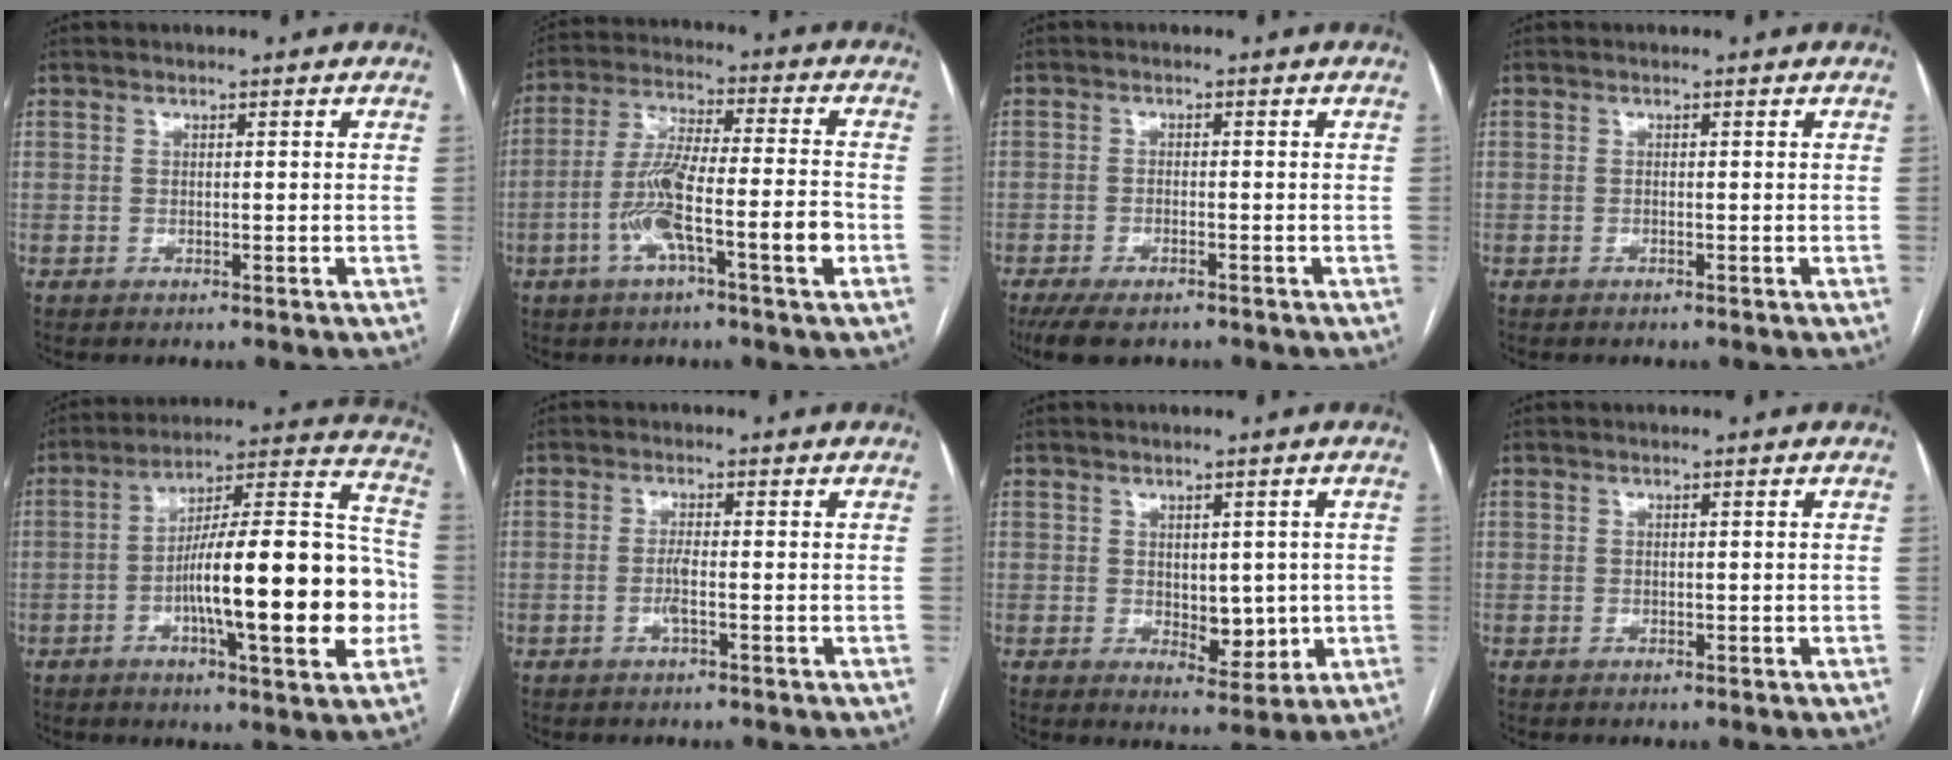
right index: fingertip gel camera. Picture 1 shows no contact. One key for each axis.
{"total": 9.6, "fx": -3.3, "fy": 0.7, "fz": 8.9, "tx": -0.170, "ty": 0.008, "tz": -0.062}
{"total": 5.8, "fx": -4.2, "fy": 2.1, "fz": 3.3, "tx": -0.056, "ty": -0.009, "tz": -0.070}
{"total": 0.0}
{"total": 22.2, "fx": -4.4, "fy": 3.5, "fz": 21.5, "tx": -0.297, "ty": 0.024, "tz": -0.065}
{"total": 2.0, "fx": -0.6, "fy": 0.0, "fz": 1.9, "tx": -0.039, "ty": -0.002, "tz": -0.014}
{"total": 5.3, "fx": 0.0, "fy": 2.9, "fz": 4.5, "tx": -0.058, "ty": -0.003, "tz": 0.012}
{"total": 0.0}